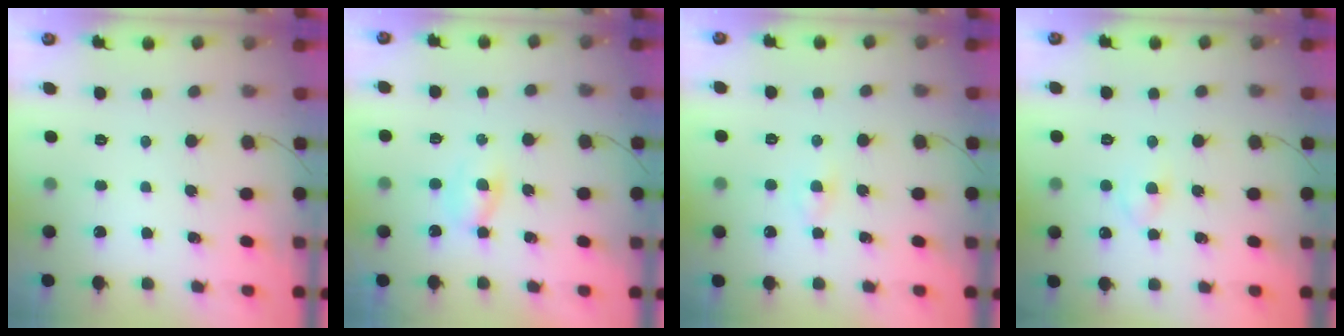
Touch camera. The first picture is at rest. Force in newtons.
{"total": 2.0, "press": 1.8, "slide": 0.9}
{"total": 1.9, "press": 1.8, "slide": 0.6}
{"total": 2.5, "press": 2.3, "slide": 1.0}